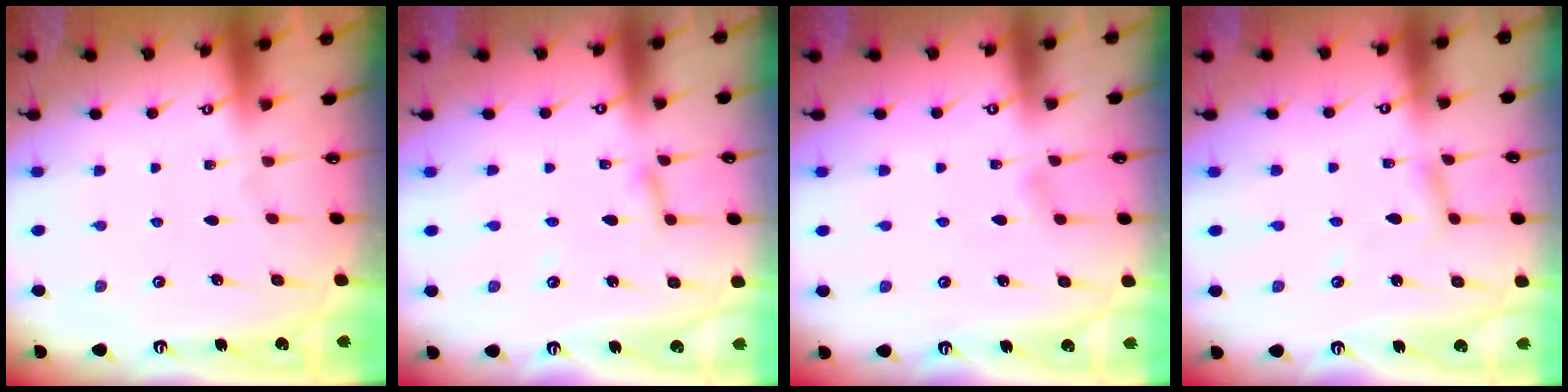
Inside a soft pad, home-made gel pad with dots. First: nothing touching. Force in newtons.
{"total": 2.7, "press": 2.7, "slide": 0.2}
{"total": 4.6, "press": 4.6, "slide": 0.5}
{"total": 3.6, "press": 3.6, "slide": 0.4}